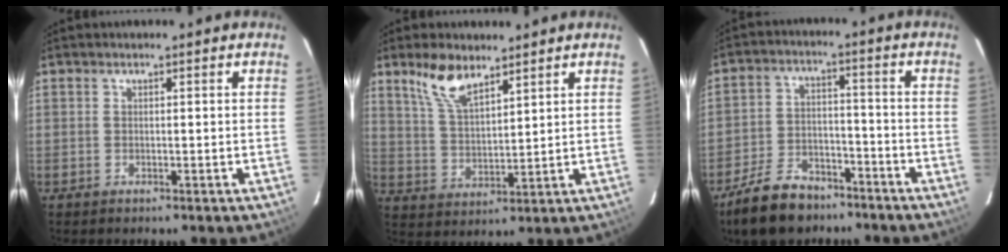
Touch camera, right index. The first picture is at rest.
{"total": 8.5, "force": [6.1, 3.3, 4.9], "torque": [-0.096, 0.011, 0.126]}
{"total": 12.5, "force": [-9.4, 6.6, 4.9], "torque": [-0.122, 0.012, -0.148]}